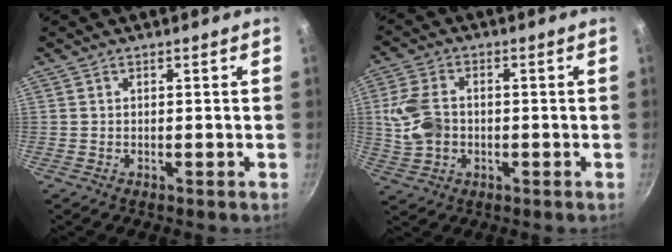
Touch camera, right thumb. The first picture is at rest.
{"total": 8.5, "force": [-0.3, 6.1, 5.9], "torque": [-0.117, 0.010, -0.005]}